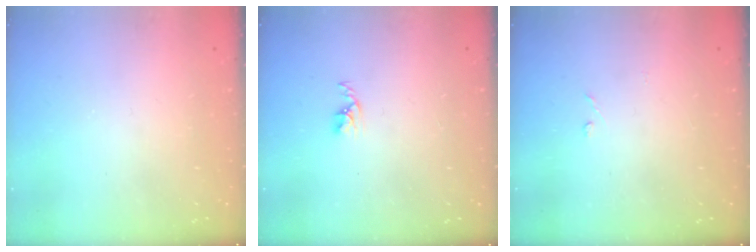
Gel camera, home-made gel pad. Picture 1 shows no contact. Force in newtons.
{"total": 2.5, "press": 2.5, "slide": 0.4}
{"total": 3.2, "press": 3.2, "slide": 0.4}